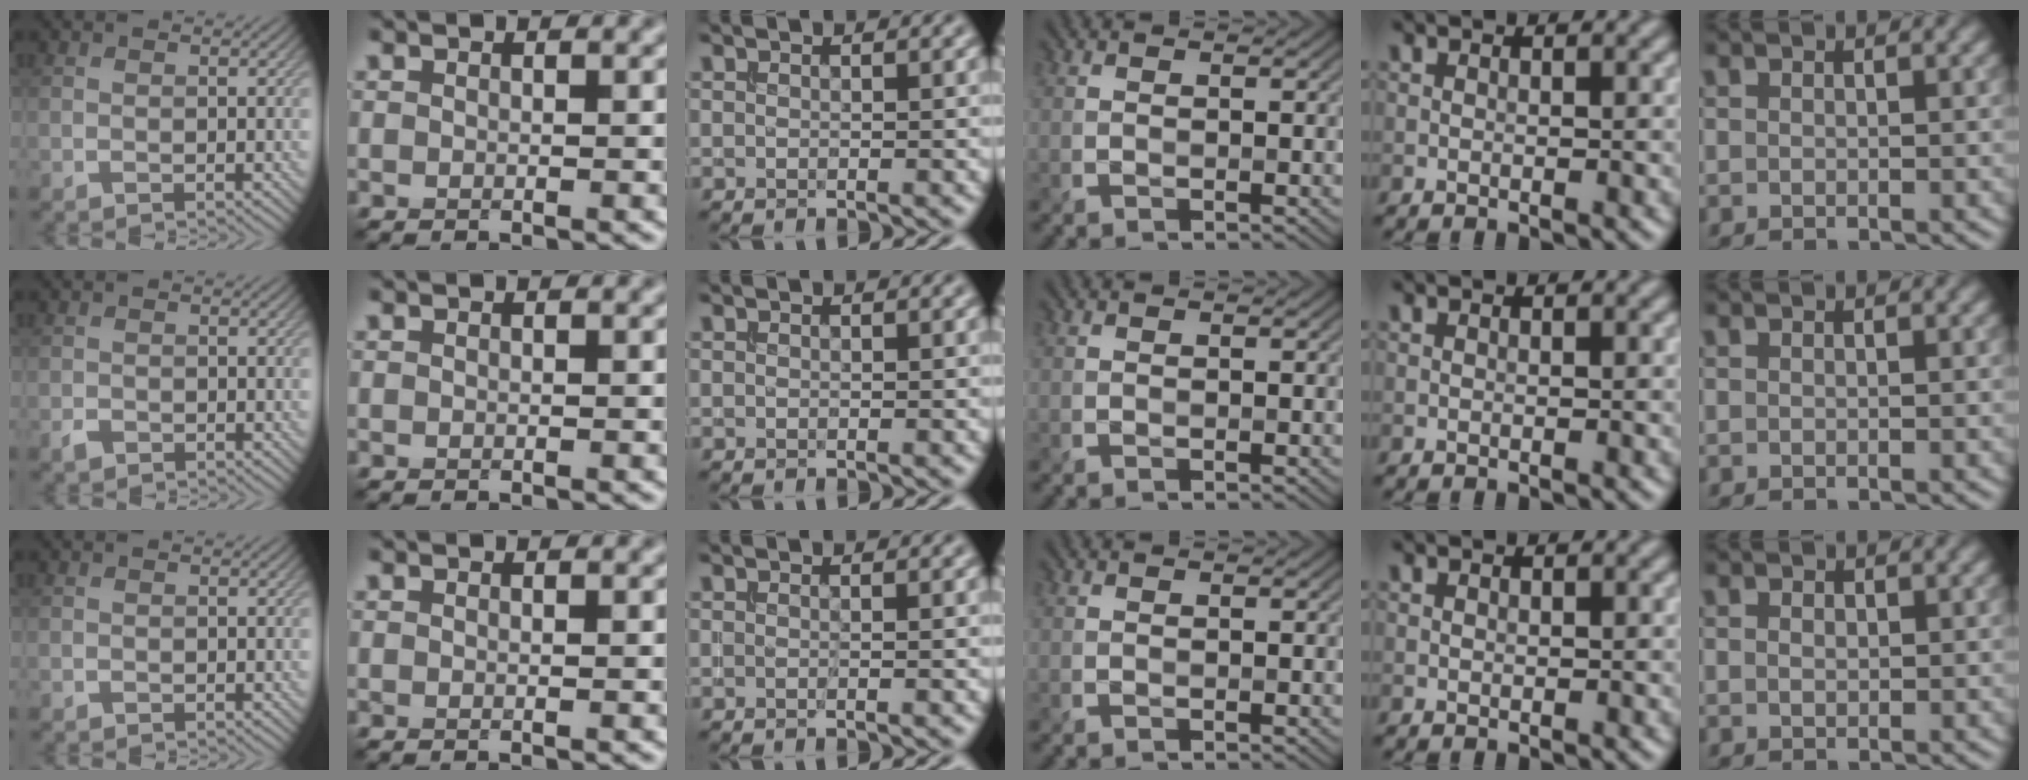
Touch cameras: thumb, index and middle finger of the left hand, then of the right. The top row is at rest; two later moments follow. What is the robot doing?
{"motion": "insert", "object": "drawer"}